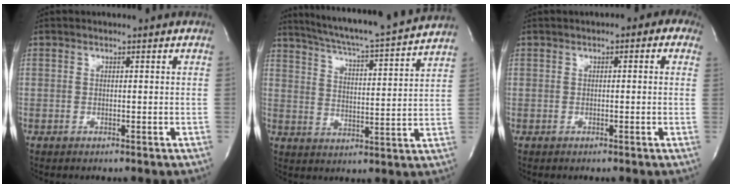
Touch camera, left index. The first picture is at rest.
{"total": 18.4, "force": [16.8, -0.8, 7.4], "torque": [-0.128, -0.022, 0.234]}
{"total": 2.9, "force": [1.0, 1.4, 2.3], "torque": [-0.021, 0.013, 0.001]}